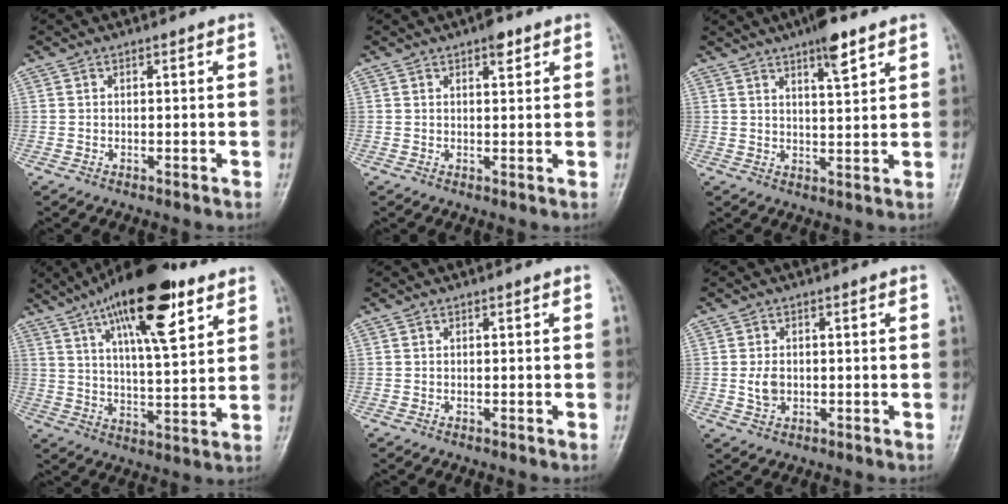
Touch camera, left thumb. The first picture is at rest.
{"total": 2.8, "force": [1.7, 1.1, 1.9], "torque": [-0.020, -0.006, 0.023]}
{"total": 6.6, "force": [4.3, 1.4, 4.8], "torque": [-0.069, -0.022, 0.066]}
{"total": 19.9, "force": [10.9, 6.3, 15.5], "torque": [-0.230, -0.031, 0.176]}
{"total": 0.0}
{"total": 3.3, "force": [-0.1, 2.4, 2.2], "torque": [-0.037, -0.001, 0.000]}